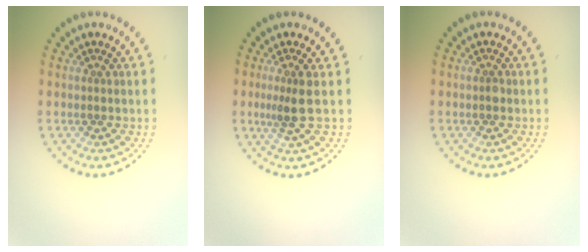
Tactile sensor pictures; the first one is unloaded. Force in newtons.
{"total": 2.3, "press": 1.8, "slide": 1.4}
{"total": 0.6, "press": 0.6, "slide": 0.1}